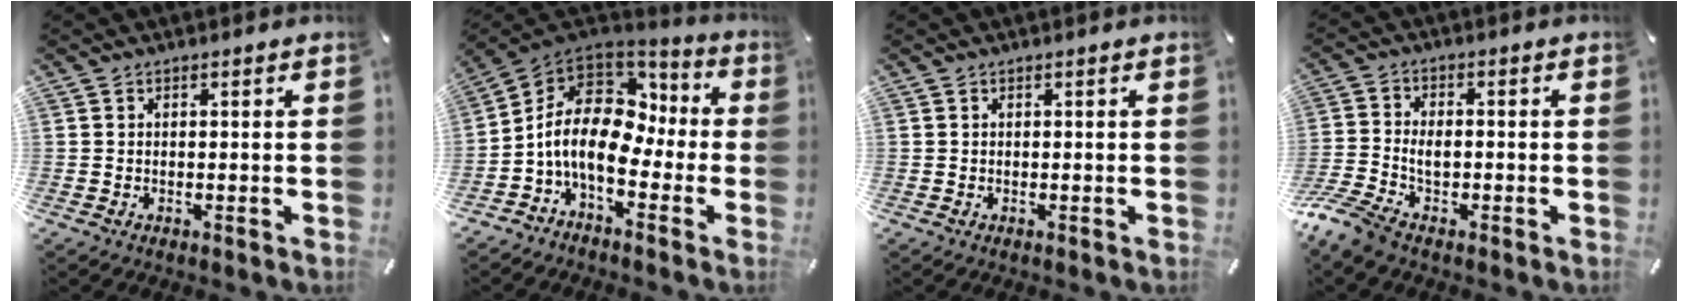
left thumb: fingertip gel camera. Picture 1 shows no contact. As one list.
[{"total": 13.2, "force": [-2.8, 8.5, 9.7], "torque": [-0.213, 0.009, -0.054]}, {"total": 0.0}, {"total": 6.6, "force": [-3.4, 3.7, 4.3], "torque": [-0.104, 0.004, -0.065]}]